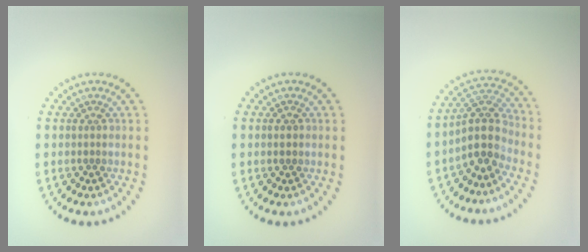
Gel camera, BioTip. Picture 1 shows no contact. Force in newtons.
{"total": 1.1, "press": 1.1, "slide": 0.1}
{"total": 4.1, "press": 3.1, "slide": 2.6}